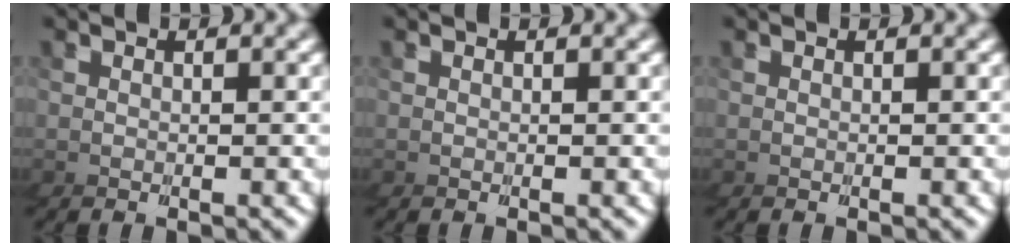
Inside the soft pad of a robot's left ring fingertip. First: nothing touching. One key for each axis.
{"total": 0.0}
{"total": 0.0}